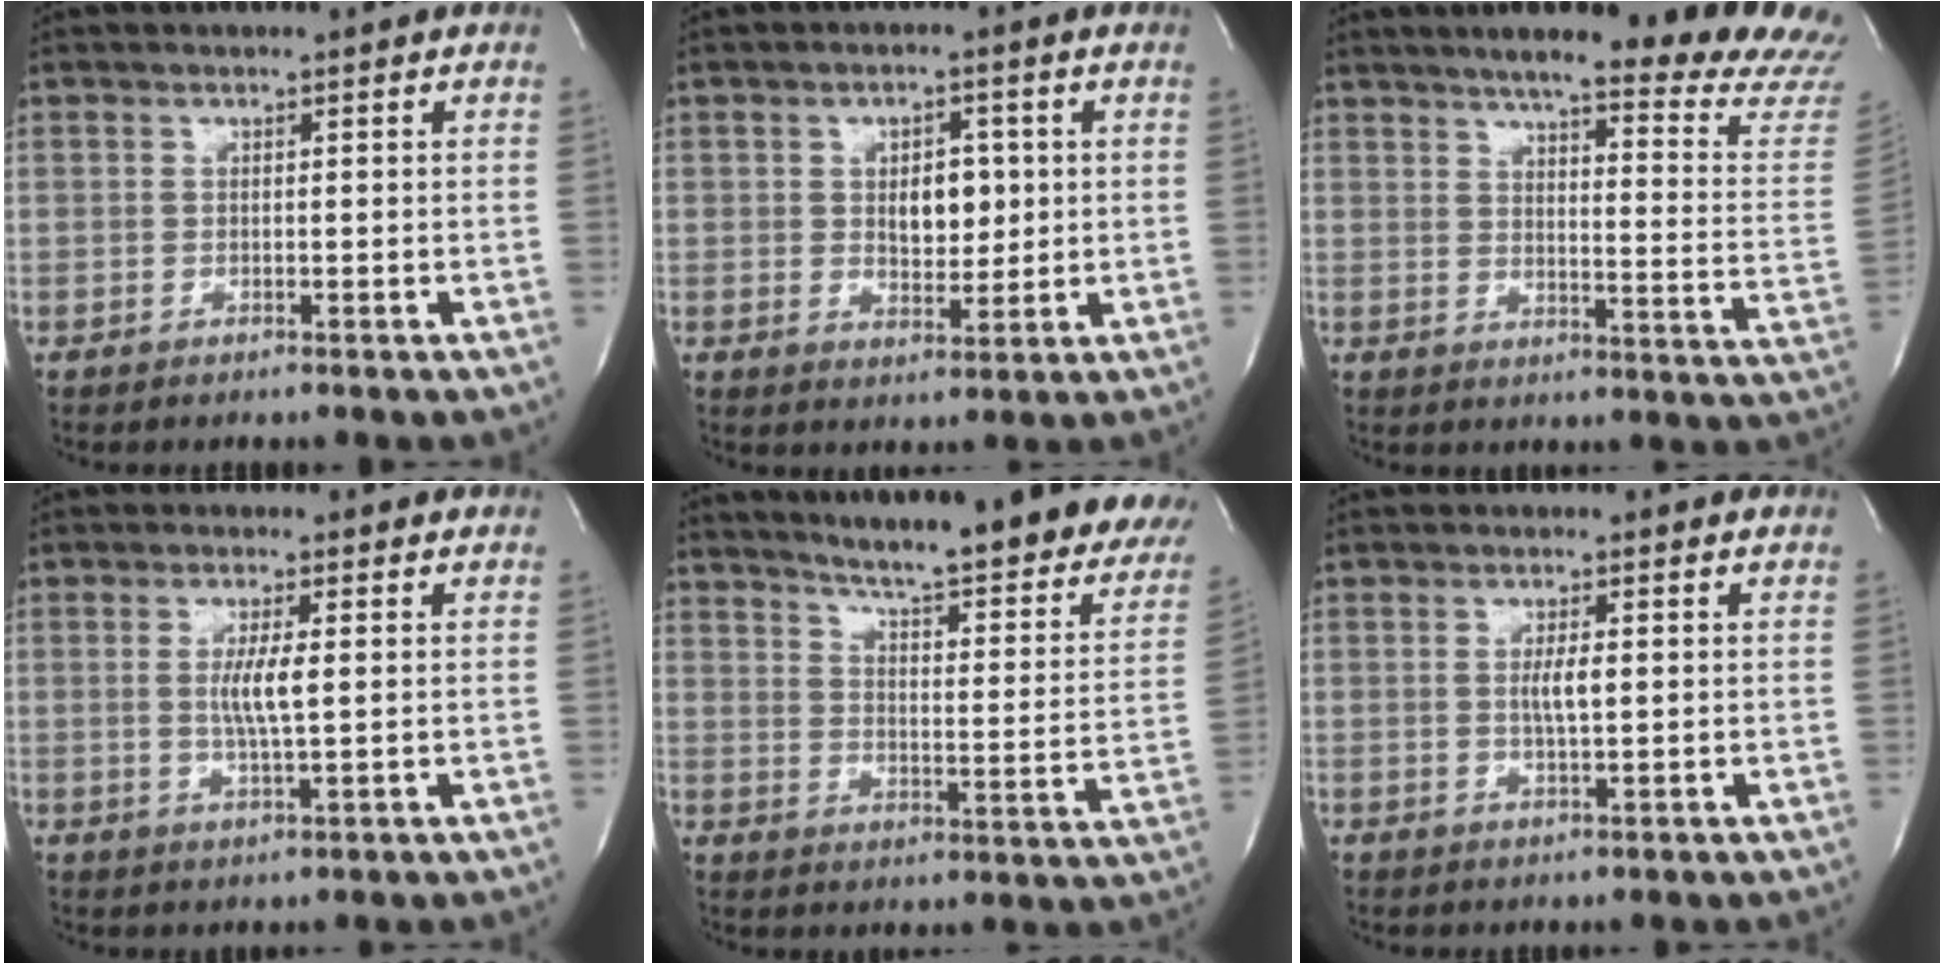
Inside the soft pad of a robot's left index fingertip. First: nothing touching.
{"total": 5.4, "force": [0.8, 3.1, 4.4], "torque": [-0.064, 0.003, 0.020]}
{"total": 24.5, "force": [21.7, 1.5, 11.3], "torque": [-0.155, -0.093, 0.249]}
{"total": 4.6, "force": [0.4, 0.4, 4.6], "torque": [-0.091, -0.005, 0.008]}
{"total": 29.1, "force": [25.1, 3.9, 14.0], "torque": [-0.195, -0.085, 0.303]}
{"total": 3.0, "force": [0.3, 0.5, 2.9], "torque": [-0.056, -0.002, 0.006]}